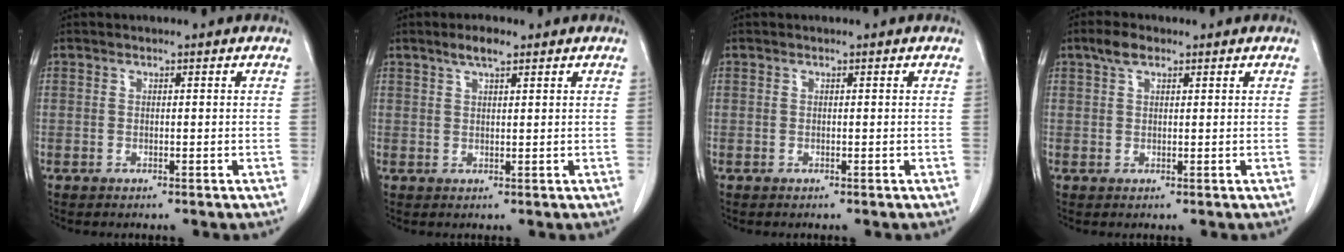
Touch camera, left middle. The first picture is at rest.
{"total": 2.9, "force": [2.0, 0.6, 2.0], "torque": [-0.041, 0.005, 0.037]}
{"total": 0.0}
{"total": 2.7, "force": [1.7, 1.2, 1.7], "torque": [-0.038, 0.010, 0.034]}